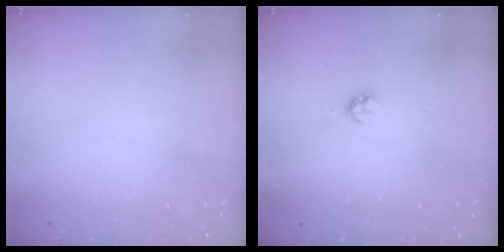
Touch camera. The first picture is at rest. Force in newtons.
{"total": 2.8, "press": 2.8, "slide": 0.2}